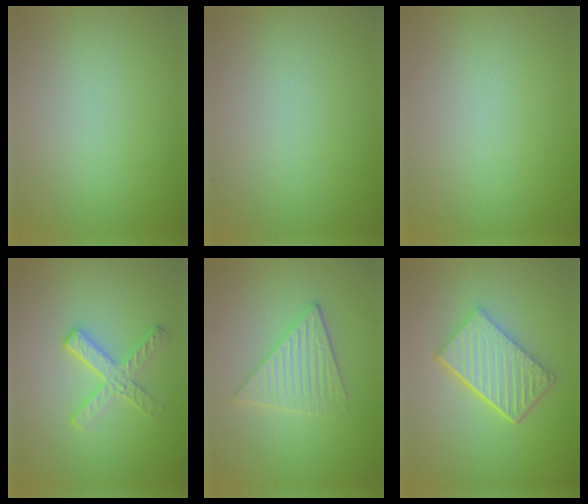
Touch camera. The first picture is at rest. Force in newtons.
{"total": 0.0}
{"total": 0.0}
{"total": 2.9, "press": 2.6, "slide": 1.4}
{"total": 3.2, "press": 3.2, "slide": 0.6}
{"total": 6.1, "press": 4.3, "slide": 4.2}